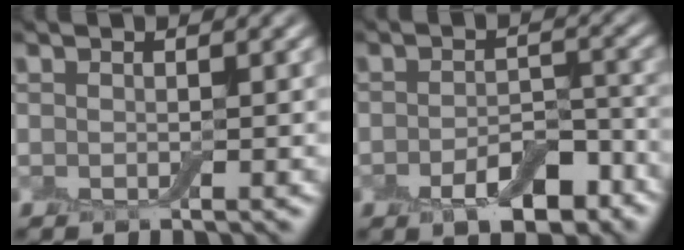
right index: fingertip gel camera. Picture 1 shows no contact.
{"total": 5.3, "force": [-2.7, 2.7, 3.7], "torque": [-0.054, 0.000, -0.042]}